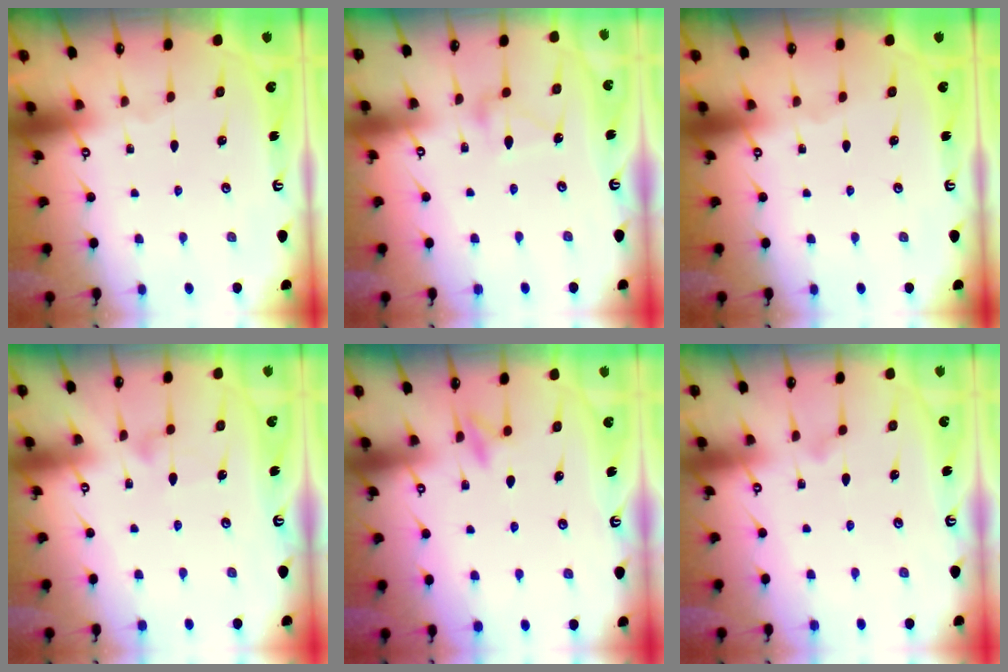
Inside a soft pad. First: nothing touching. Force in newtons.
{"total": 8.7, "press": 8.7, "slide": 0.4}
{"total": 0.0}
{"total": 6.6, "press": 6.6, "slide": 0.4}
{"total": 9.0, "press": 8.9, "slide": 1.0}
{"total": 6.2, "press": 6.2, "slide": 0.3}